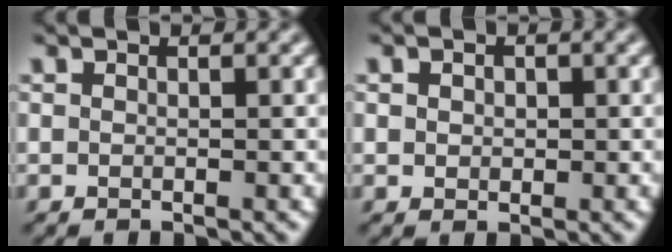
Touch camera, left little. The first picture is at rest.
{"total": 1.2, "force": [0.2, 1.0, 0.6], "torque": [-0.010, 0.008, -0.001]}